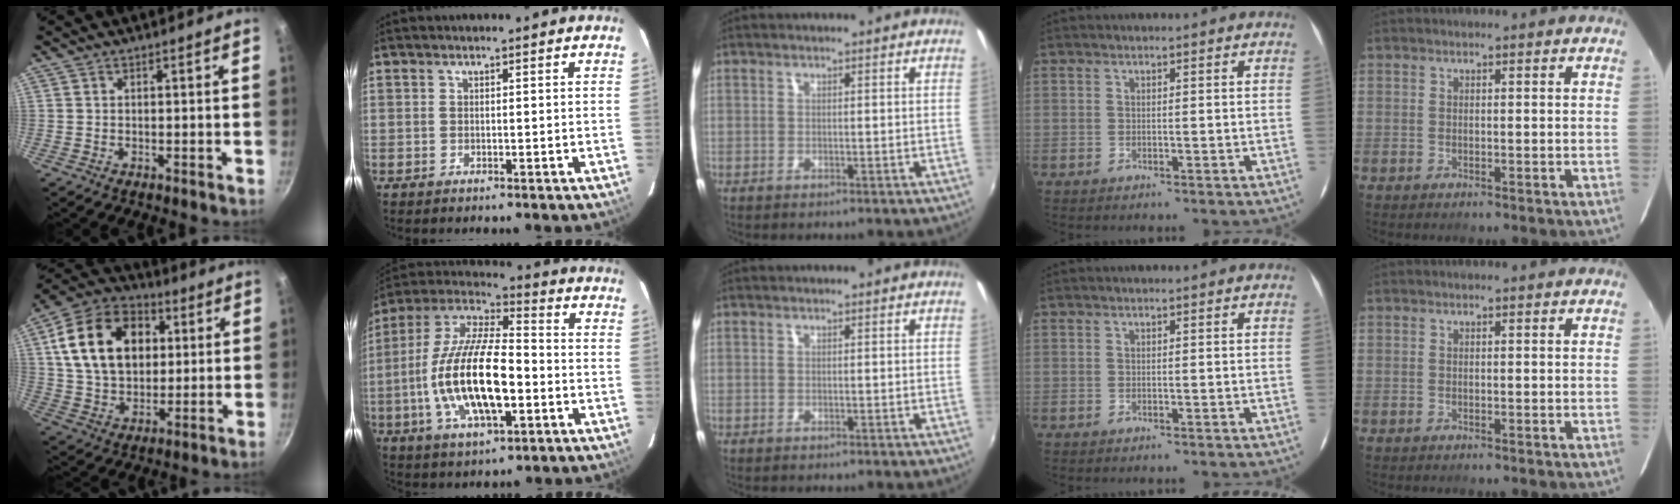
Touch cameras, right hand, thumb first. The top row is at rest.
{"thumb": {"total": 20.2, "force": [4.5, 14.2, 13.6], "torque": [-0.214, 0.011, 0.072]}, "index": {"total": 19.7, "force": [-4.2, 7.2, 17.8], "torque": [-0.357, -0.006, -0.080]}}